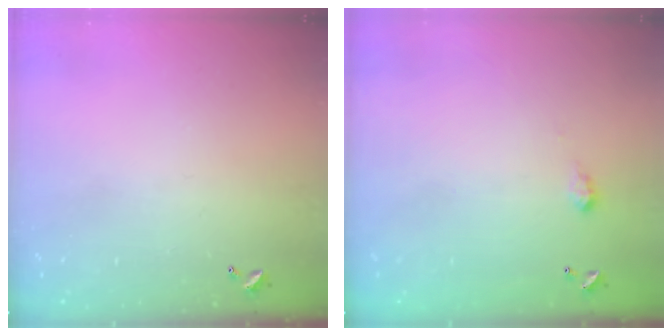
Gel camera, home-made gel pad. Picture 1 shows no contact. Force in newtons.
{"total": 2.0, "press": 2.0, "slide": 0.3}